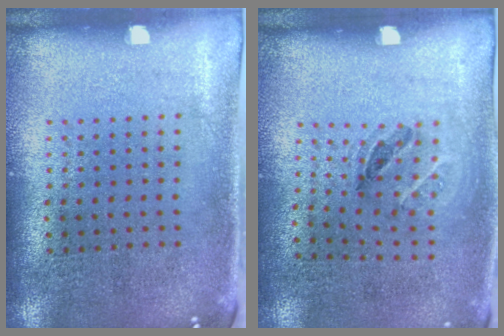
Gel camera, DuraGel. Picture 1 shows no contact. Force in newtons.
{"total": 1.2, "press": 0.7, "slide": 1.0}